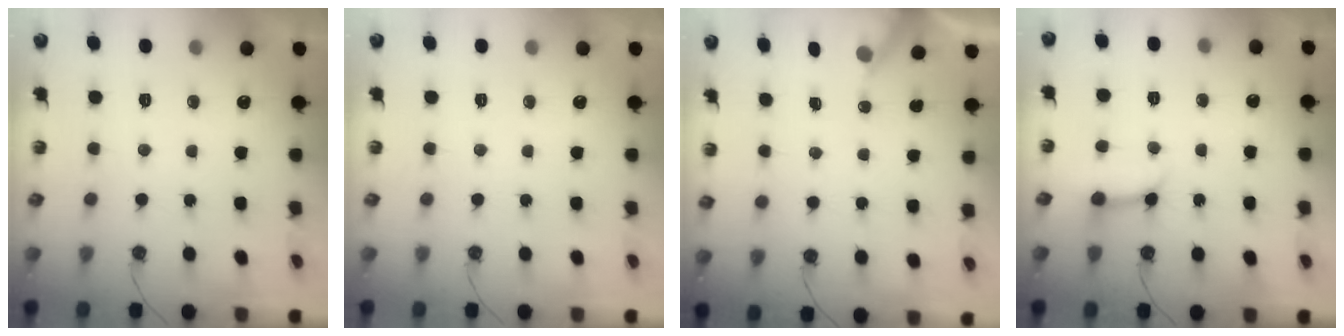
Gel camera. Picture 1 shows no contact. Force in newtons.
{"total": 0.0}
{"total": 4.6, "press": 4.6, "slide": 0.4}
{"total": 7.4, "press": 7.3, "slide": 0.9}